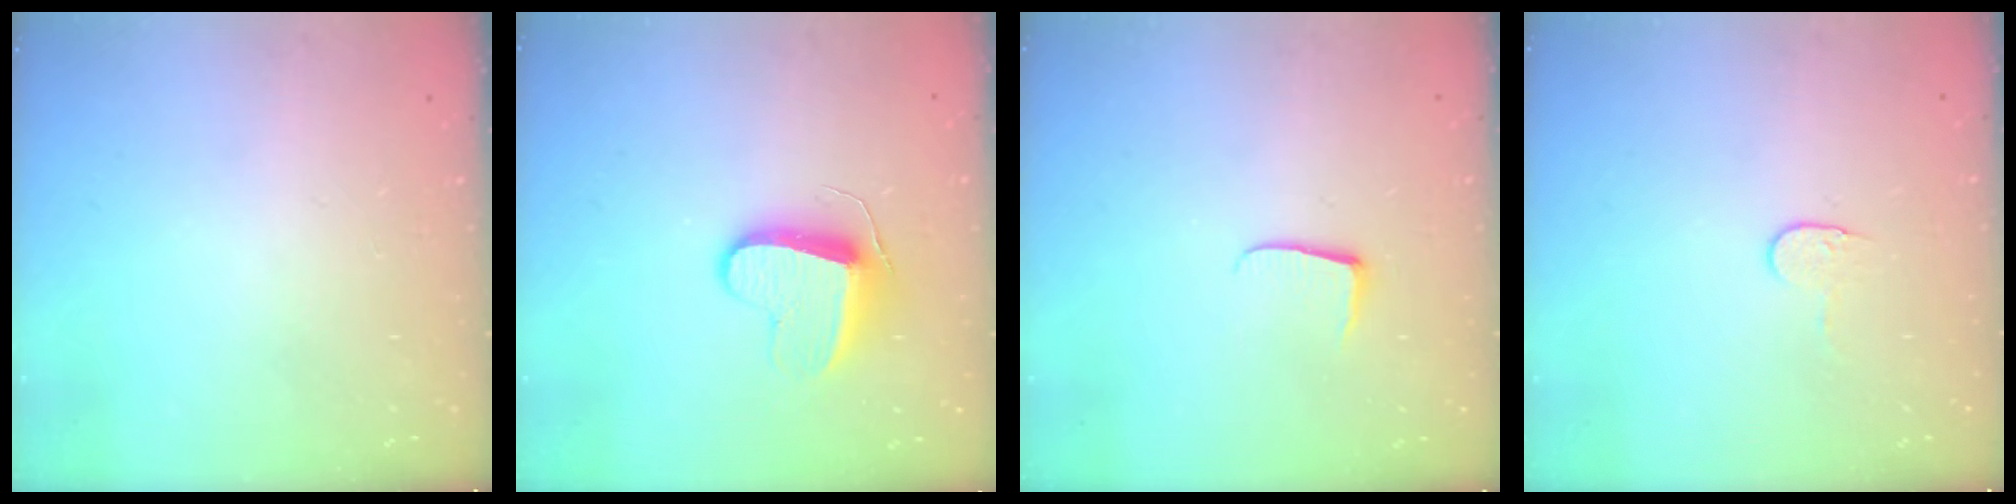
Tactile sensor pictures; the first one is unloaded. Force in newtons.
{"total": 11.2, "press": 11.1, "slide": 0.8}
{"total": 5.4, "press": 5.3, "slide": 0.5}
{"total": 4.1, "press": 4.1, "slide": 0.4}